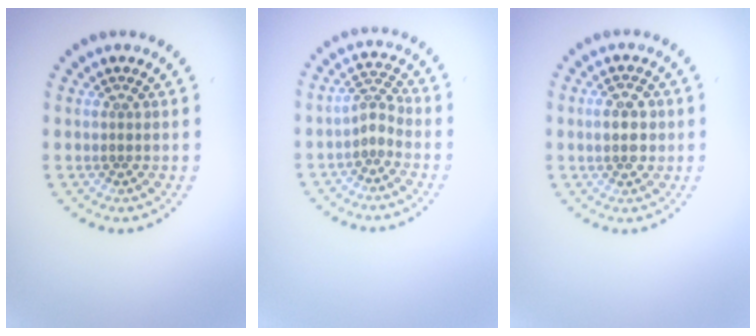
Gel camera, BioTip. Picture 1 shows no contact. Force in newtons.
{"total": 1.8, "press": 1.3, "slide": 1.2}
{"total": 2.9, "press": 2.9, "slide": 0.1}